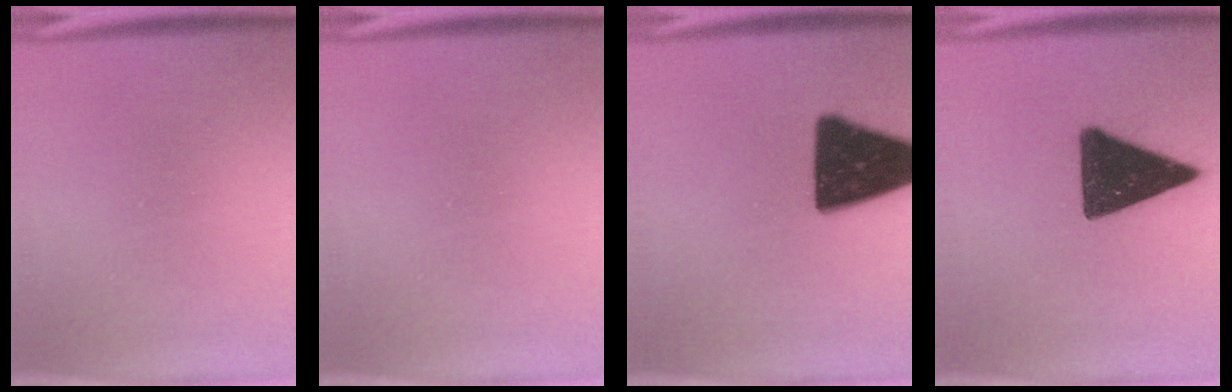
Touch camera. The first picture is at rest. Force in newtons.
{"total": 0.0}
{"total": 18.5}
{"total": 15.4}